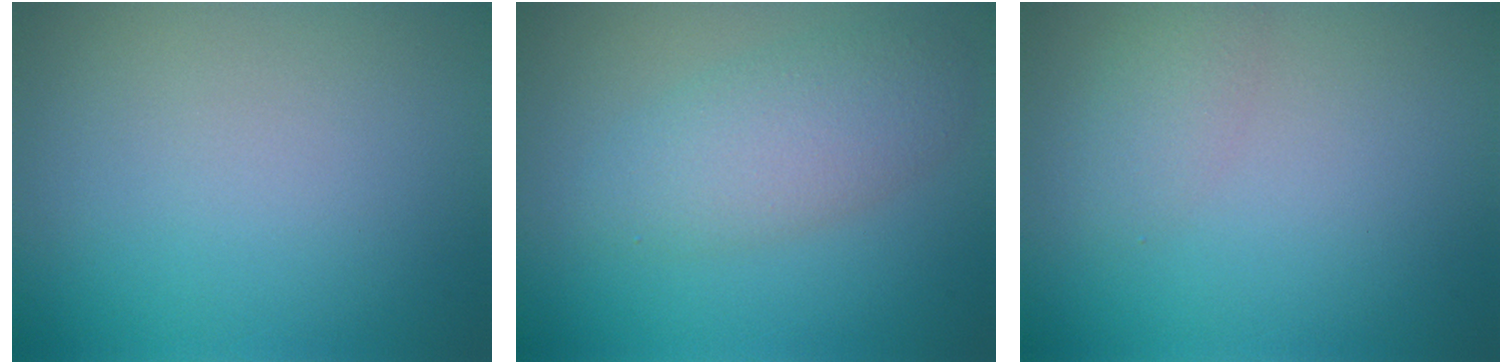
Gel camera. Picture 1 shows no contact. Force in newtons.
{"total": 3.9, "press": 3.9, "slide": 0.1}
{"total": 1.5, "press": 1.5, "slide": 0.0}